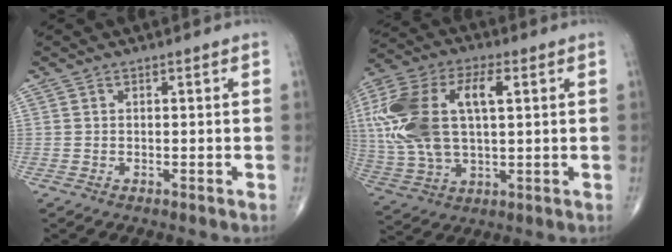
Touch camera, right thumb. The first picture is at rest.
{"total": 21.8, "force": [4.3, 11.2, 18.2], "torque": [-0.403, 0.016, 0.077]}